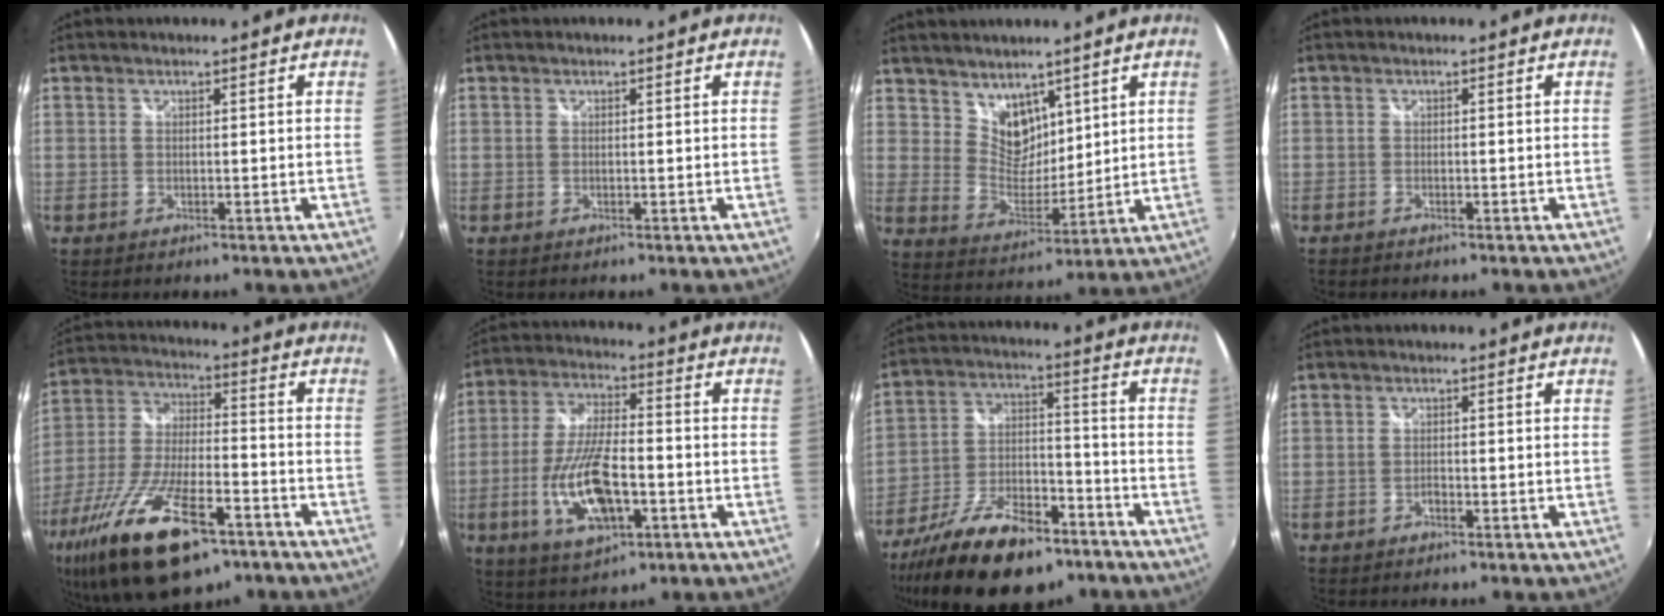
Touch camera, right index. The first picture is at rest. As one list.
[{"total": 0.0}, {"total": 7.9, "force": [5.6, 5.0, 2.6], "torque": [-0.035, -0.001, 0.113]}, {"total": 1.0, "force": [-0.9, 0.3, 0.4], "torque": [-0.011, -0.003, -0.018]}, {"total": 24.5, "force": [-14.4, 9.2, 17.6], "torque": [-0.359, -0.051, -0.248]}, {"total": 14.1, "force": [-4.2, 5.4, 12.3], "torque": [-0.254, -0.009, -0.074]}, {"total": 20.6, "force": [-14.1, 8.8, 12.2], "torque": [-0.233, -0.015, -0.230]}, {"total": 0.7, "force": [-0.5, 0.4, 0.2], "torque": [-0.004, 0.000, -0.011]}]